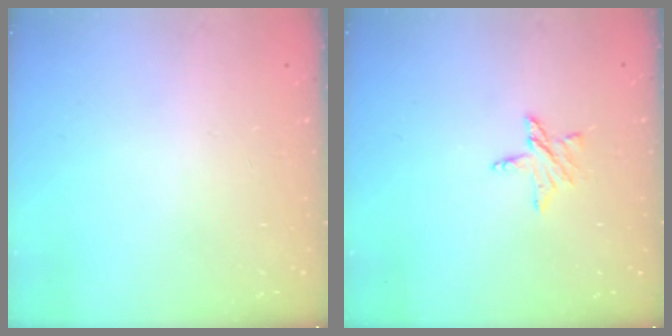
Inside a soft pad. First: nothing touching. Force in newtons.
{"total": 5.5, "press": 5.5, "slide": 0.5}